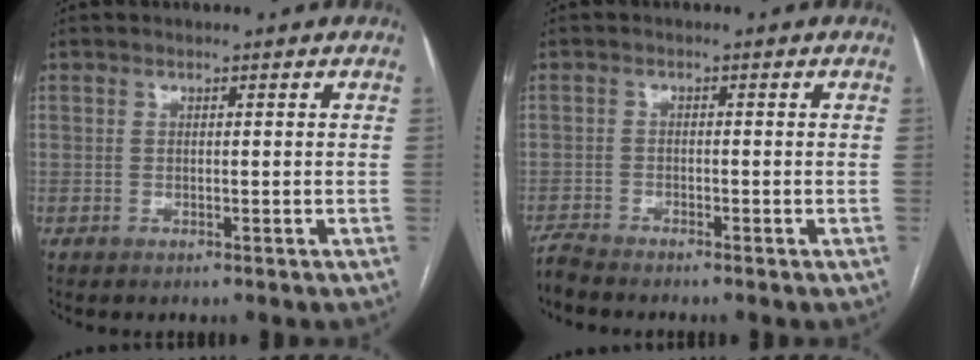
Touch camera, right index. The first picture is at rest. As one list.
[{"total": 2.3, "force": [-2.3, -0.2, 0.2], "torque": [-0.007, -0.013, -0.048]}]